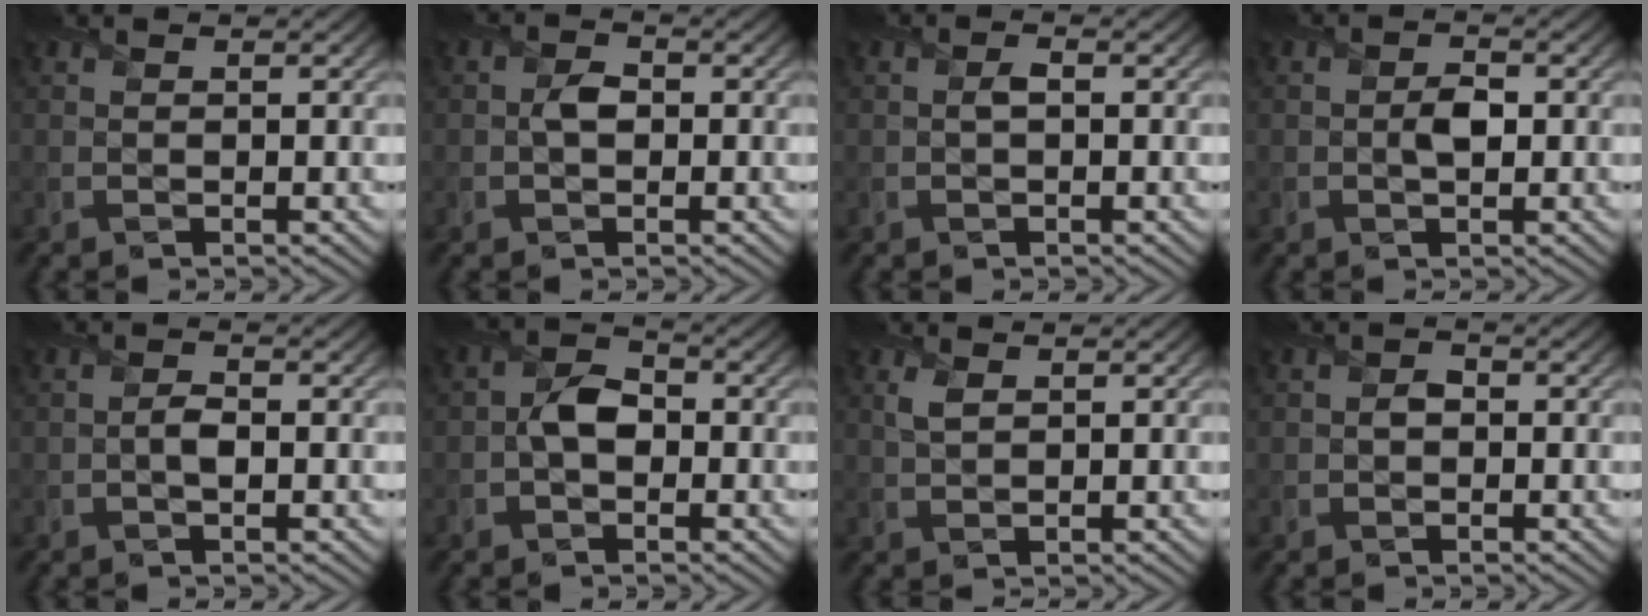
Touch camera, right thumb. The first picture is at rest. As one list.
[{"total": 1.8, "force": [-0.3, 1.3, 1.3], "torque": [-0.024, 0.002, -0.008]}, {"total": 0.9, "force": [-0.1, 0.4, 0.7], "torque": [-0.013, 0.000, -0.002]}, {"total": 2.2, "force": [-0.2, 1.3, 1.7], "torque": [-0.031, -0.002, -0.003]}, {"total": 1.6, "force": [-0.5, 0.8, 1.4], "torque": [-0.023, 0.001, -0.012]}, {"total": 3.6, "force": [-0.8, 2.5, 2.4], "torque": [-0.046, 0.006, -0.022]}, {"total": 1.8, "force": [0.8, 0.9, 1.3], "torque": [-0.037, -0.001, 0.019]}, {"total": 1.1, "force": [-0.4, 0.9, 0.5], "torque": [-0.005, -0.003, -0.010]}]